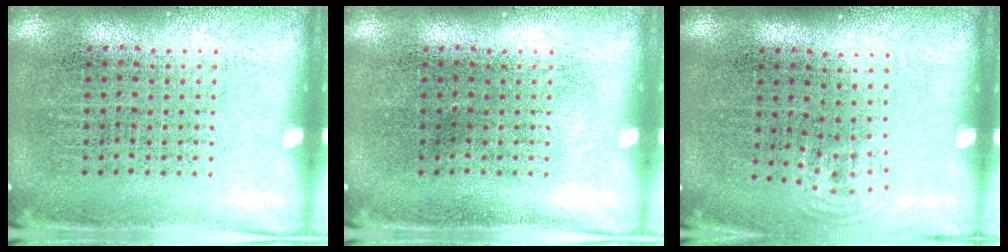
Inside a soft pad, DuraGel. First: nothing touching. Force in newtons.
{"total": 0.0}
{"total": 0.8, "press": 0.5, "slide": 0.6}